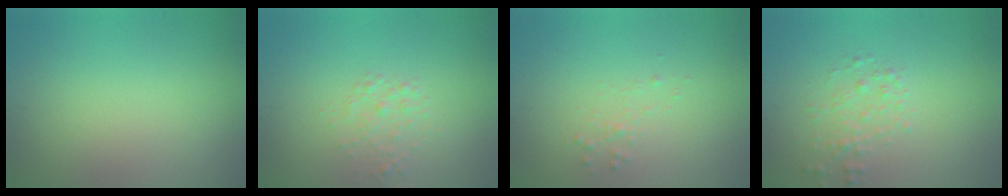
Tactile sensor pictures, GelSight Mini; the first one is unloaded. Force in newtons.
{"total": 1.4, "press": 1.4, "slide": 0.0}
{"total": 0.7, "press": 0.7, "slide": 0.1}
{"total": 1.6, "press": 1.6, "slide": 0.0}